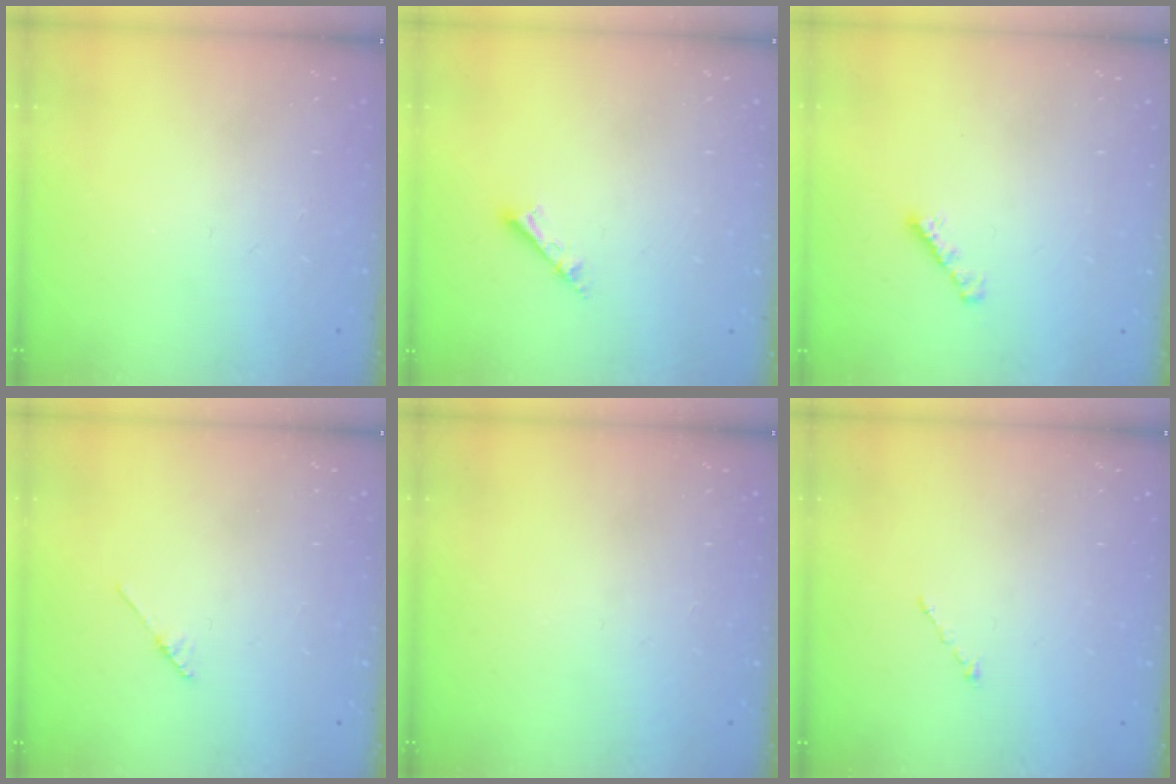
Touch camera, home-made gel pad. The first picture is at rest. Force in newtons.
{"total": 2.5, "press": 2.5, "slide": 0.1}
{"total": 1.9, "press": 1.9, "slide": 0.5}
{"total": 2.1, "press": 2.1, "slide": 0.1}
{"total": 0.0}
{"total": 1.0, "press": 0.9, "slide": 0.3}